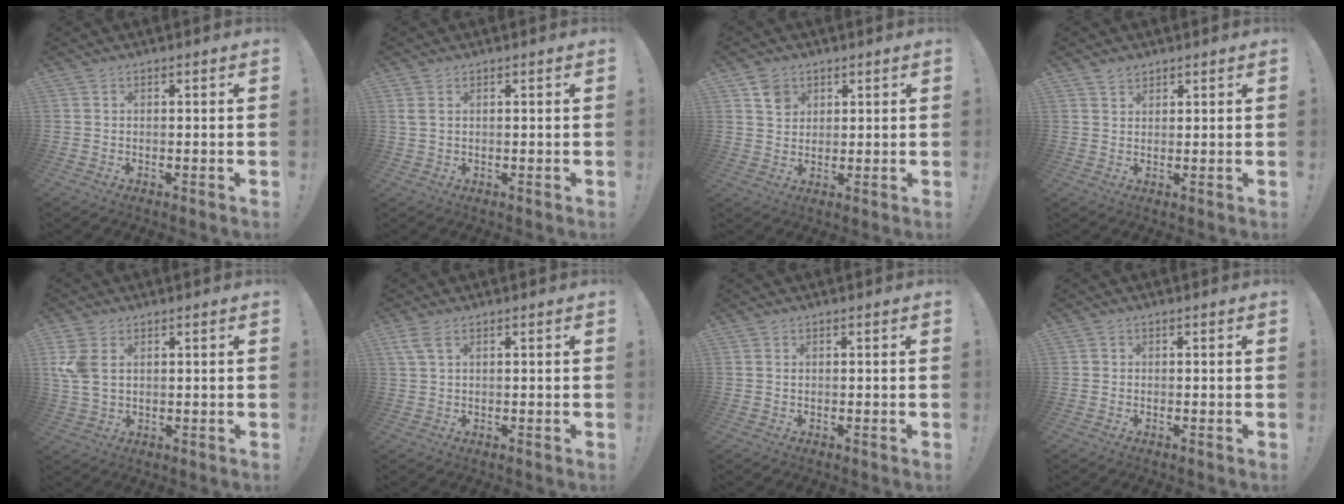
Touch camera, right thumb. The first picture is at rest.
{"total": 2.0, "force": [0.9, 1.0, 1.4], "torque": [-0.036, 0.006, 0.020]}
{"total": 4.8, "force": [2.7, 3.8, 1.2], "torque": [-0.008, -0.011, 0.048]}
{"total": 2.3, "force": [1.9, 1.2, 0.4], "torque": [0.003, -0.011, 0.033]}
{"total": 6.6, "force": [2.1, 4.2, 4.6], "torque": [-0.107, -0.004, 0.041]}
{"total": 3.5, "force": [1.7, 1.3, 2.9], "torque": [-0.065, 0.005, 0.033]}
{"total": 0.0}
{"total": 0.6, "force": [0.1, 0.6, 0.0], "torque": [-0.007, 0.004, 0.003]}